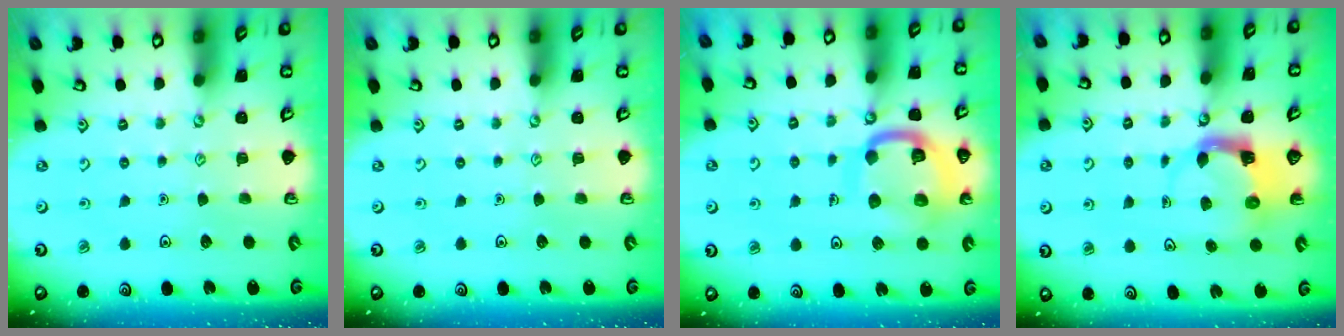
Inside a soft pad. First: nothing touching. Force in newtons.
{"total": 0.0}
{"total": 14.5, "press": 14.4, "slide": 1.6}
{"total": 4.0, "press": 3.9, "slide": 0.6}